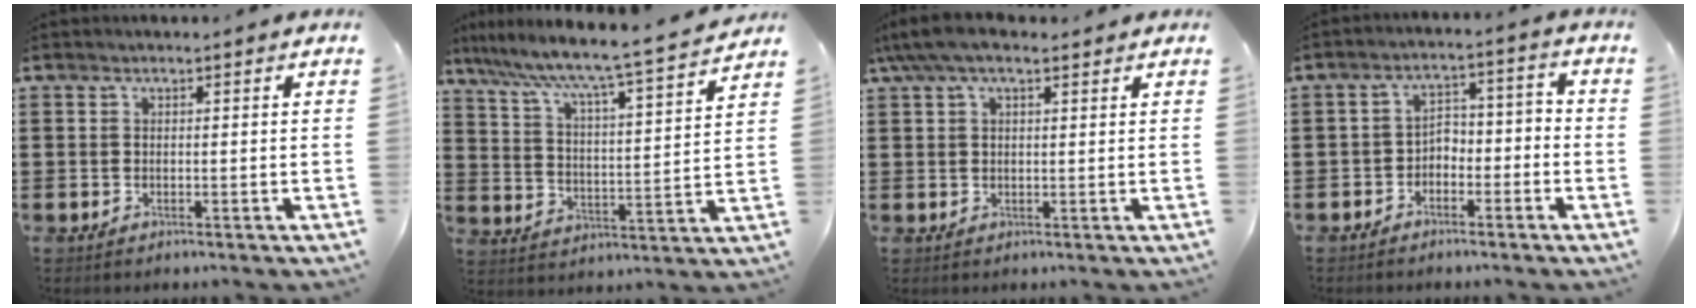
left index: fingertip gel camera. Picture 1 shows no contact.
{"total": 5.8, "force": [5.2, -0.7, 2.5], "torque": [-0.074, -0.049, 0.075]}
{"total": 5.0, "force": [3.1, 1.7, 3.6], "torque": [-0.075, 0.007, 0.056]}
{"total": 3.4, "force": [-2.9, 1.5, 1.0], "torque": [-0.023, 0.008, -0.063]}